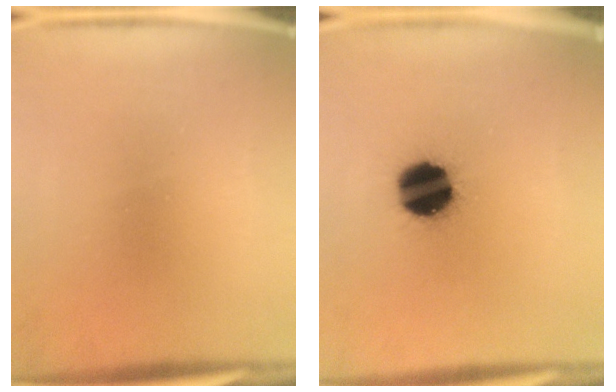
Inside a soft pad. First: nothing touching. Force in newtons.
{"total": 14.5}